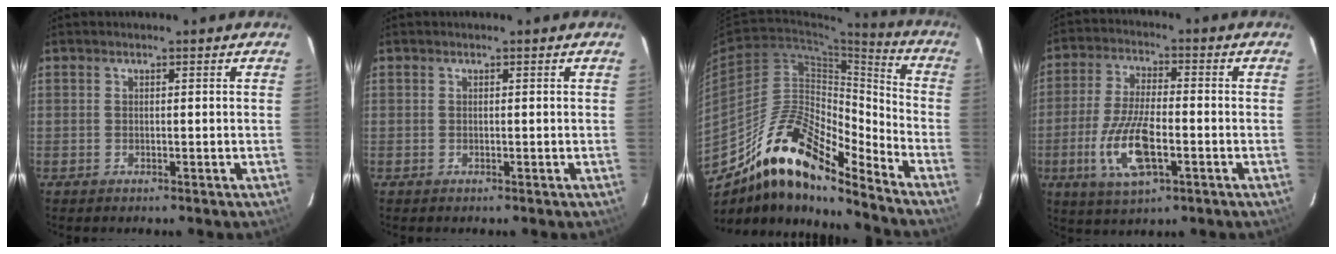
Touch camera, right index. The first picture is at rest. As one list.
[{"total": 0.0}, {"total": 19.1, "force": [-14.5, 5.2, 11.3], "torque": [-0.192, 0.005, -0.264]}, {"total": 12.4, "force": [-4.0, 4.4, 10.9], "torque": [-0.229, -0.010, -0.075]}]